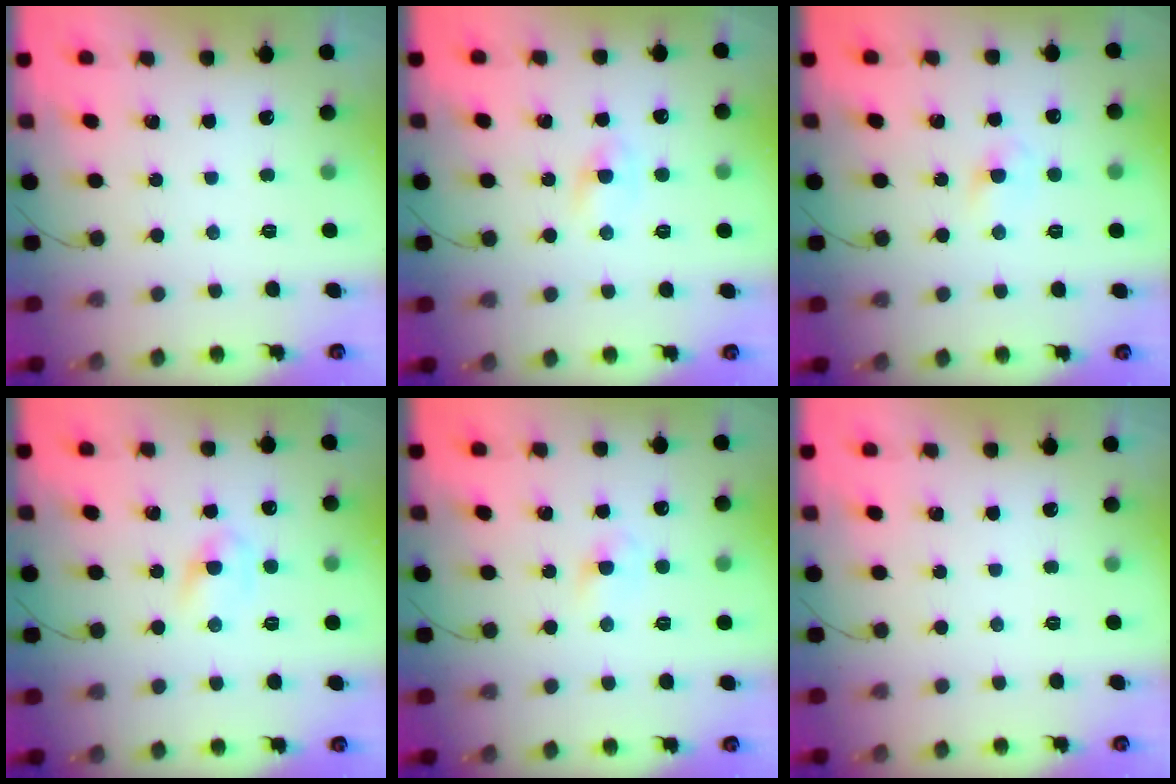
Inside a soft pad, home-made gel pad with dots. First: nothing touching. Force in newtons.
{"total": 1.8, "press": 1.6, "slide": 0.8}
{"total": 2.7, "press": 2.5, "slide": 1.1}
{"total": 3.5, "press": 3.3, "slide": 1.2}
{"total": 2.7, "press": 2.5, "slide": 1.1}
{"total": 0.0}